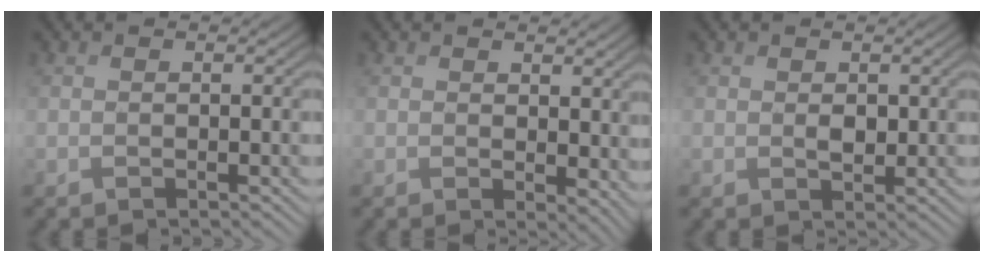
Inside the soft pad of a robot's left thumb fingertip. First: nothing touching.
{"total": 3.8, "force": [1.3, 2.3, 2.8], "torque": [-0.042, -0.009, 0.024]}
{"total": 1.5, "force": [0.5, 1.0, 1.0], "torque": [-0.023, -0.005, 0.010]}